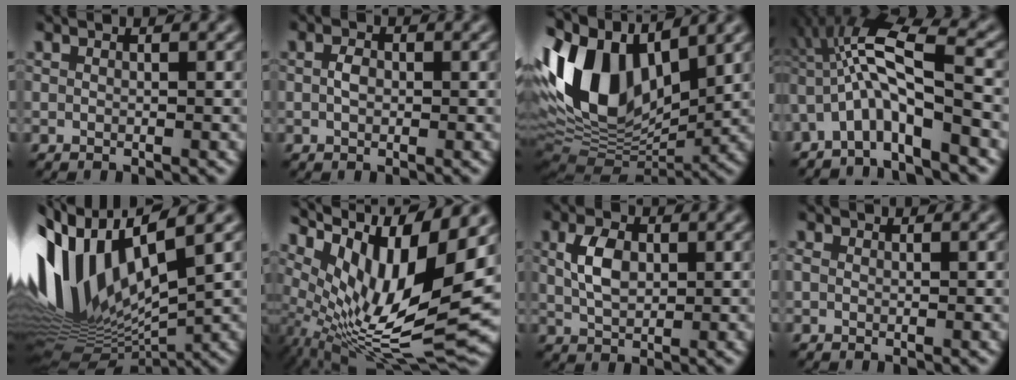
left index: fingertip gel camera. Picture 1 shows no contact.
{"total": 1.3, "force": [-0.4, 0.9, 0.8], "torque": [-0.020, 0.003, -0.007]}
{"total": 14.1, "force": [3.6, 8.1, 10.9], "torque": [-0.235, 0.015, 0.060]}
{"total": 6.9, "force": [-2.3, 2.0, 6.1], "torque": [-0.123, 0.019, -0.055]}
{"total": 14.1, "force": [1.5, 5.8, 12.7], "torque": [-0.280, 0.003, 0.035]}
{"total": 13.8, "force": [4.1, 4.4, 12.4], "torque": [-0.232, 0.009, 0.079]}
{"total": 3.3, "force": [0.4, 2.2, 2.5], "torque": [-0.059, 0.005, 0.013]}
{"total": 0.7, "force": [0.0, 0.5, 0.4], "torque": [-0.011, 0.006, 0.002]}